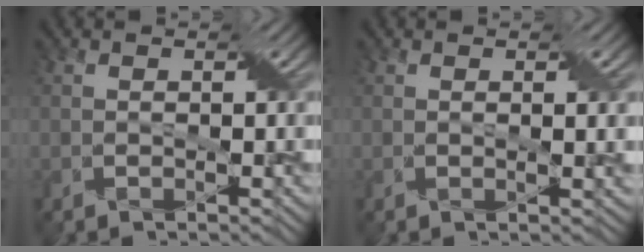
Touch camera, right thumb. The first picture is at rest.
{"total": 1.6, "force": [0.6, 0.0, 1.5], "torque": [-0.020, 0.002, 0.009]}